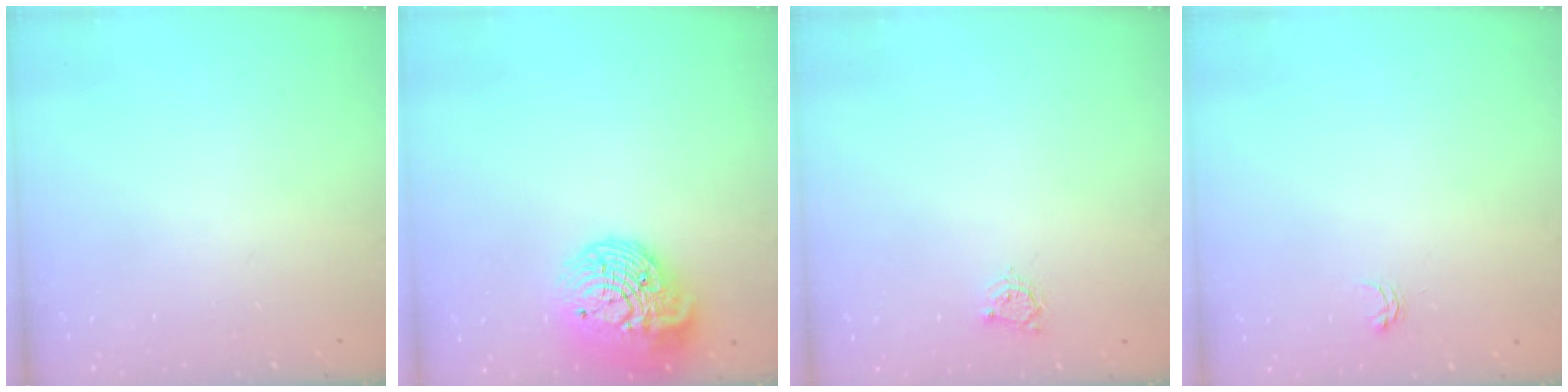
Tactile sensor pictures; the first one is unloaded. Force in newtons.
{"total": 18.4, "press": 18.3, "slide": 1.3}
{"total": 3.7, "press": 3.7, "slide": 0.4}
{"total": 2.9, "press": 2.9, "slide": 0.4}